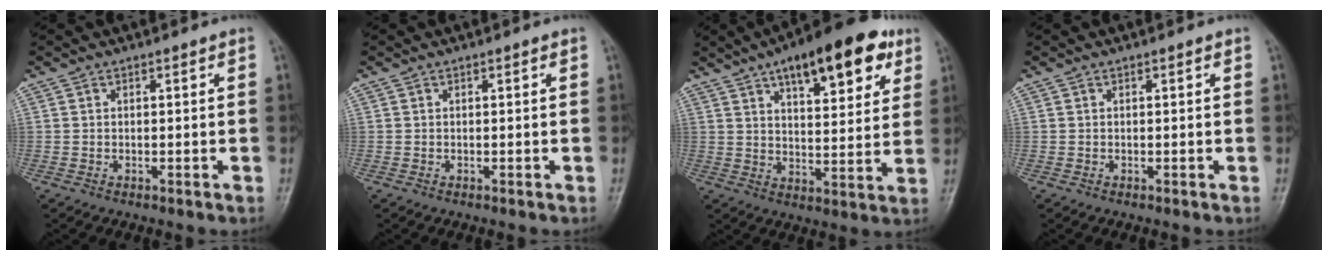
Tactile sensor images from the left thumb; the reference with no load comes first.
{"total": 0.0}
{"total": 17.9, "force": [9.6, 7.2, 13.3], "torque": [-0.155, -0.024, 0.139]}
{"total": 0.0}